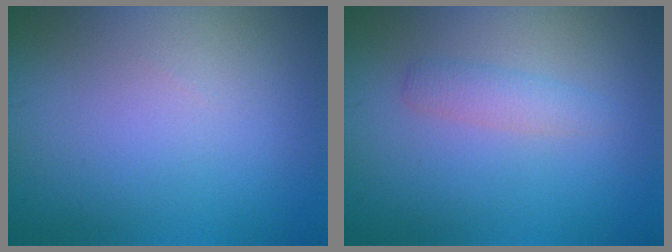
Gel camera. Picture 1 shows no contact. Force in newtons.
{"total": 1.7, "press": 1.7, "slide": 0.1}